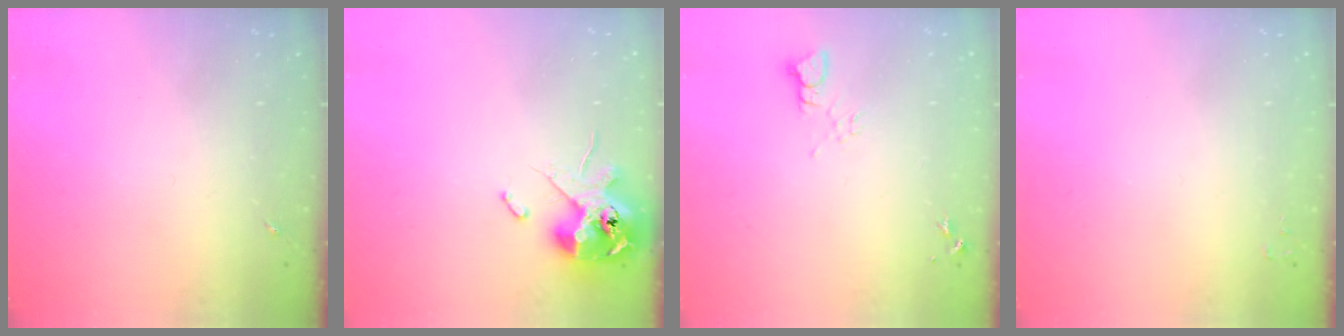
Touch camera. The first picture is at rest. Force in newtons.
{"total": 12.4, "press": 12.2, "slide": 2.1}
{"total": 4.0, "press": 3.9, "slide": 0.3}
{"total": 2.0, "press": 2.0, "slide": 0.3}